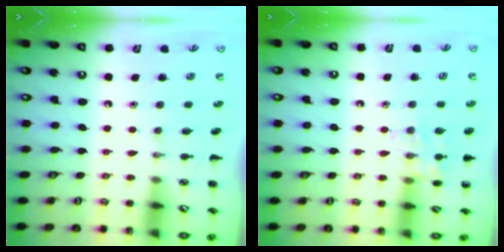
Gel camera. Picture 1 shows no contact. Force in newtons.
{"total": 8.2, "press": 8.1, "slide": 1.1}